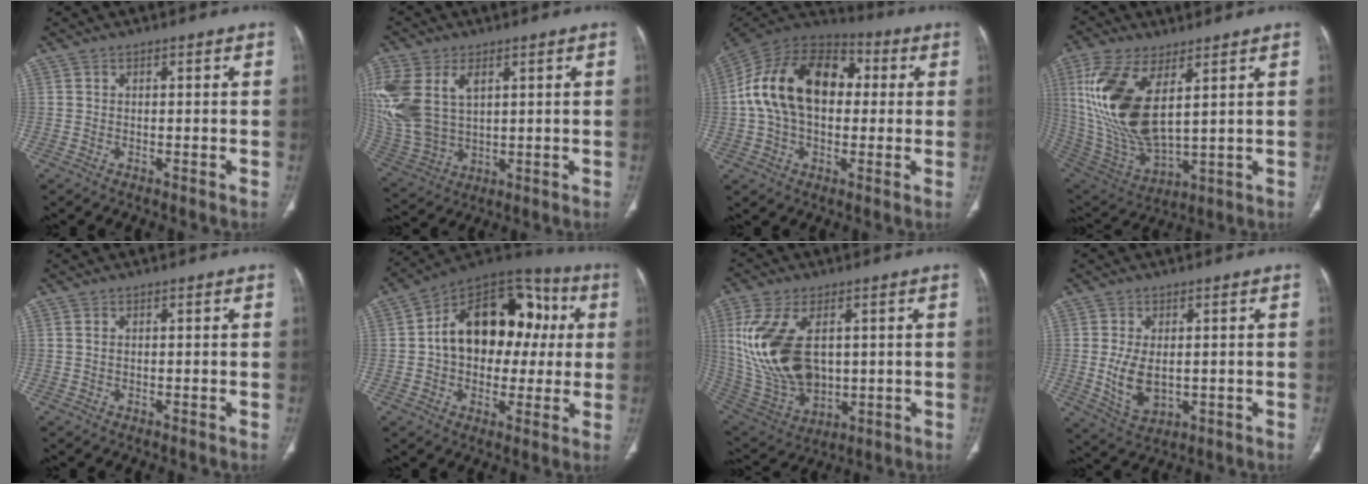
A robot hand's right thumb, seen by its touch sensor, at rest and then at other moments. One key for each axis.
{"total": 18.6, "fx": 5.3, "fy": 12.1, "fz": 13.2, "tx": -0.323, "ty": -0.007, "tz": 0.116}
{"total": 21.4, "fx": 2.4, "fy": 13.9, "fz": 16.1, "tx": -0.281, "ty": 0.036, "tz": 0.034}
{"total": 19.3, "fx": 5.8, "fy": 8.7, "fz": 16.3, "tx": -0.341, "ty": -0.026, "tz": 0.125}
{"total": 0.6, "fx": 0.2, "fy": 0.3, "fz": 0.5, "tx": -0.014, "ty": 0.004, "tz": 0.005}
{"total": 22.0, "fx": 2.4, "fy": 15.0, "fz": 16.0, "tx": -0.199, "ty": 0.040, "tz": 0.033}
{"total": 19.4, "fx": 3.0, "fy": 11.5, "fz": 15.3, "tx": -0.313, "ty": -0.018, "tz": 0.077}
{"total": 7.3, "fx": -0.2, "fy": 4.4, "fz": 5.8, "tx": -0.103, "ty": -0.012, "tz": 0.011}